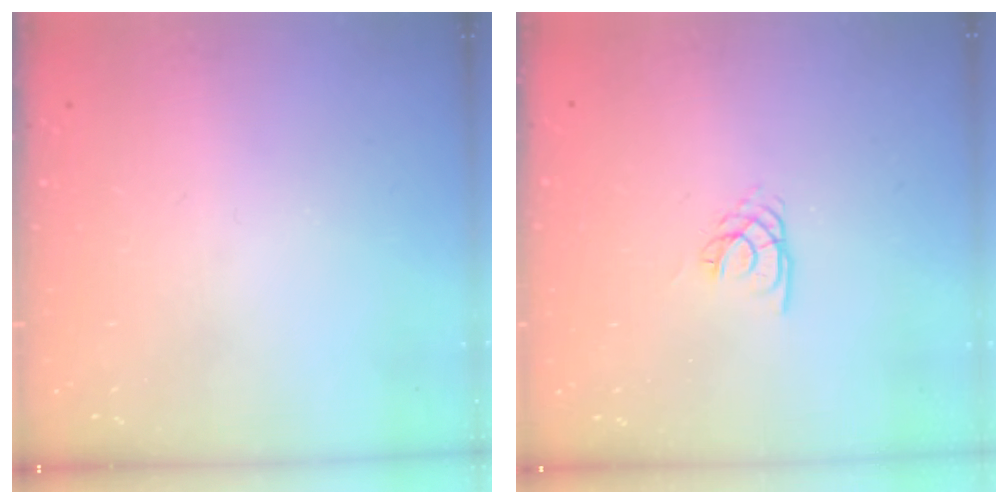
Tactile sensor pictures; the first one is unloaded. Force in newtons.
{"total": 2.2, "press": 2.2, "slide": 0.3}